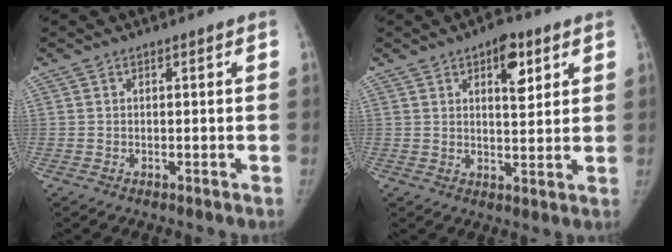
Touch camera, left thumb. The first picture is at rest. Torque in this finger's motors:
{"motor_torque": [1.02, 0.48, 0.96, -0.64, 0.26]}